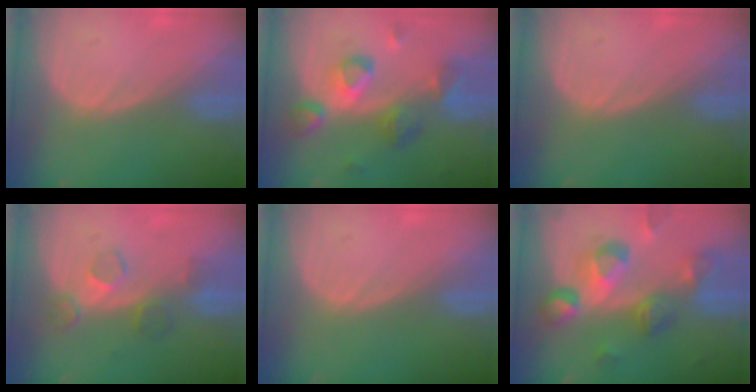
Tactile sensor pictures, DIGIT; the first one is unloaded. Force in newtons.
{"total": 9.3, "press": 8.2, "slide": 4.4}
{"total": 0.0}
{"total": 4.5, "press": 4.2, "slide": 1.6}
{"total": 0.0}
{"total": 10.5, "press": 9.4, "slide": 4.7}